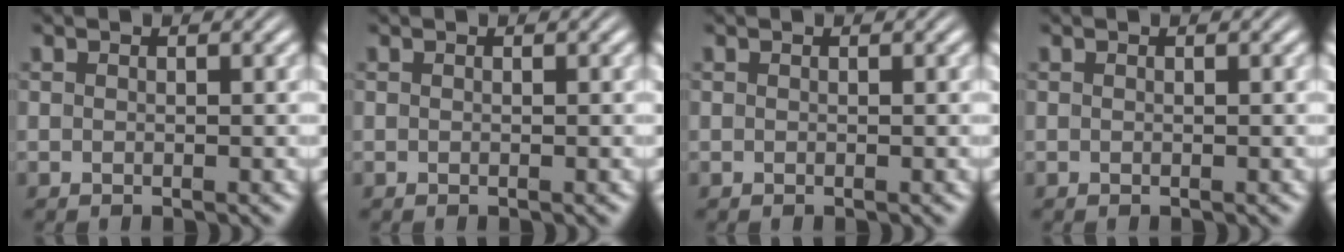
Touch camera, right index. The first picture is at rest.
{"total": 0.0}
{"total": 0.0}
{"total": 0.0}